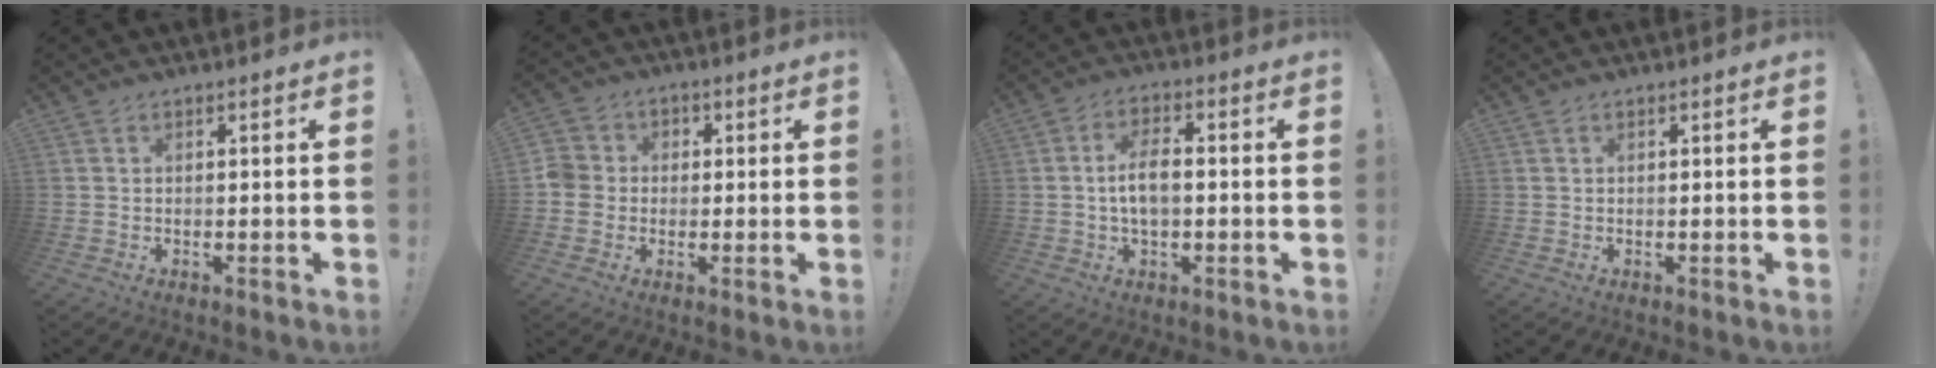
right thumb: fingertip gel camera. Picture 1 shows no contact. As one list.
[{"total": 6.3, "force": [-0.7, 6.0, 1.9], "torque": [-0.035, 0.022, -0.011]}, {"total": 7.5, "force": [-0.5, 3.7, 6.5], "torque": [-0.121, 0.009, -0.009]}, {"total": 0.0}]